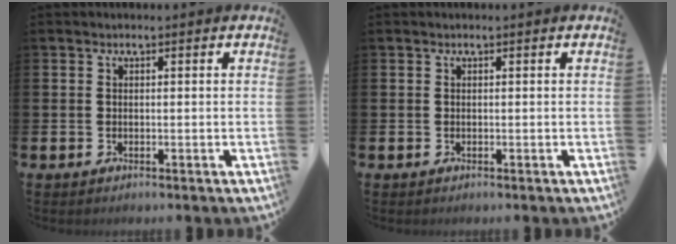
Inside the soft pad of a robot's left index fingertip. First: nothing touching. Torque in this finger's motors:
{"motor_torque": [-0.18, 0.18, 0.00, 0.00]}